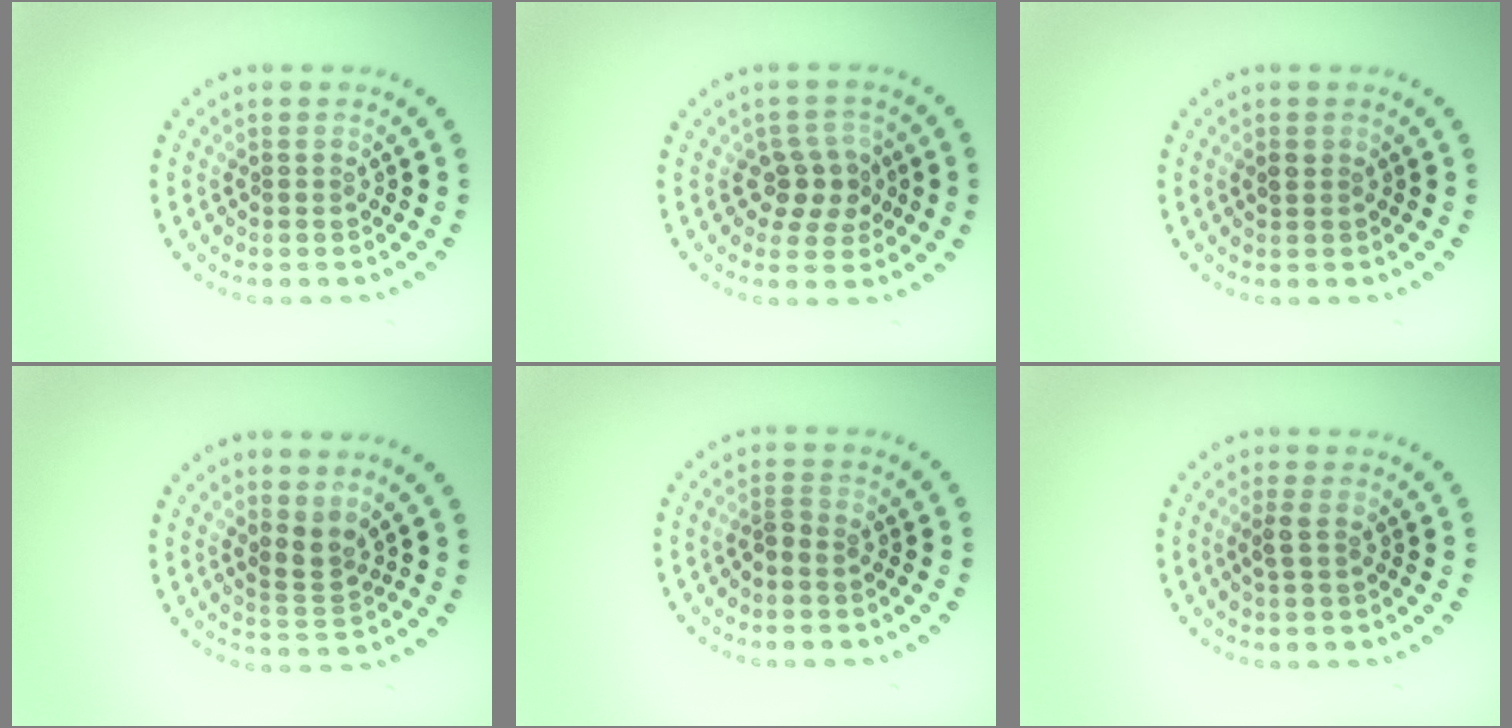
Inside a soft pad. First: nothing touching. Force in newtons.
{"total": 2.9, "press": 2.6, "slide": 1.2}
{"total": 0.8, "press": 0.8, "slide": 0.3}
{"total": 2.3, "press": 1.5, "slide": 1.7}
{"total": 1.1, "press": 0.8, "slide": 0.6}
{"total": 1.1, "press": 0.9, "slide": 0.5}